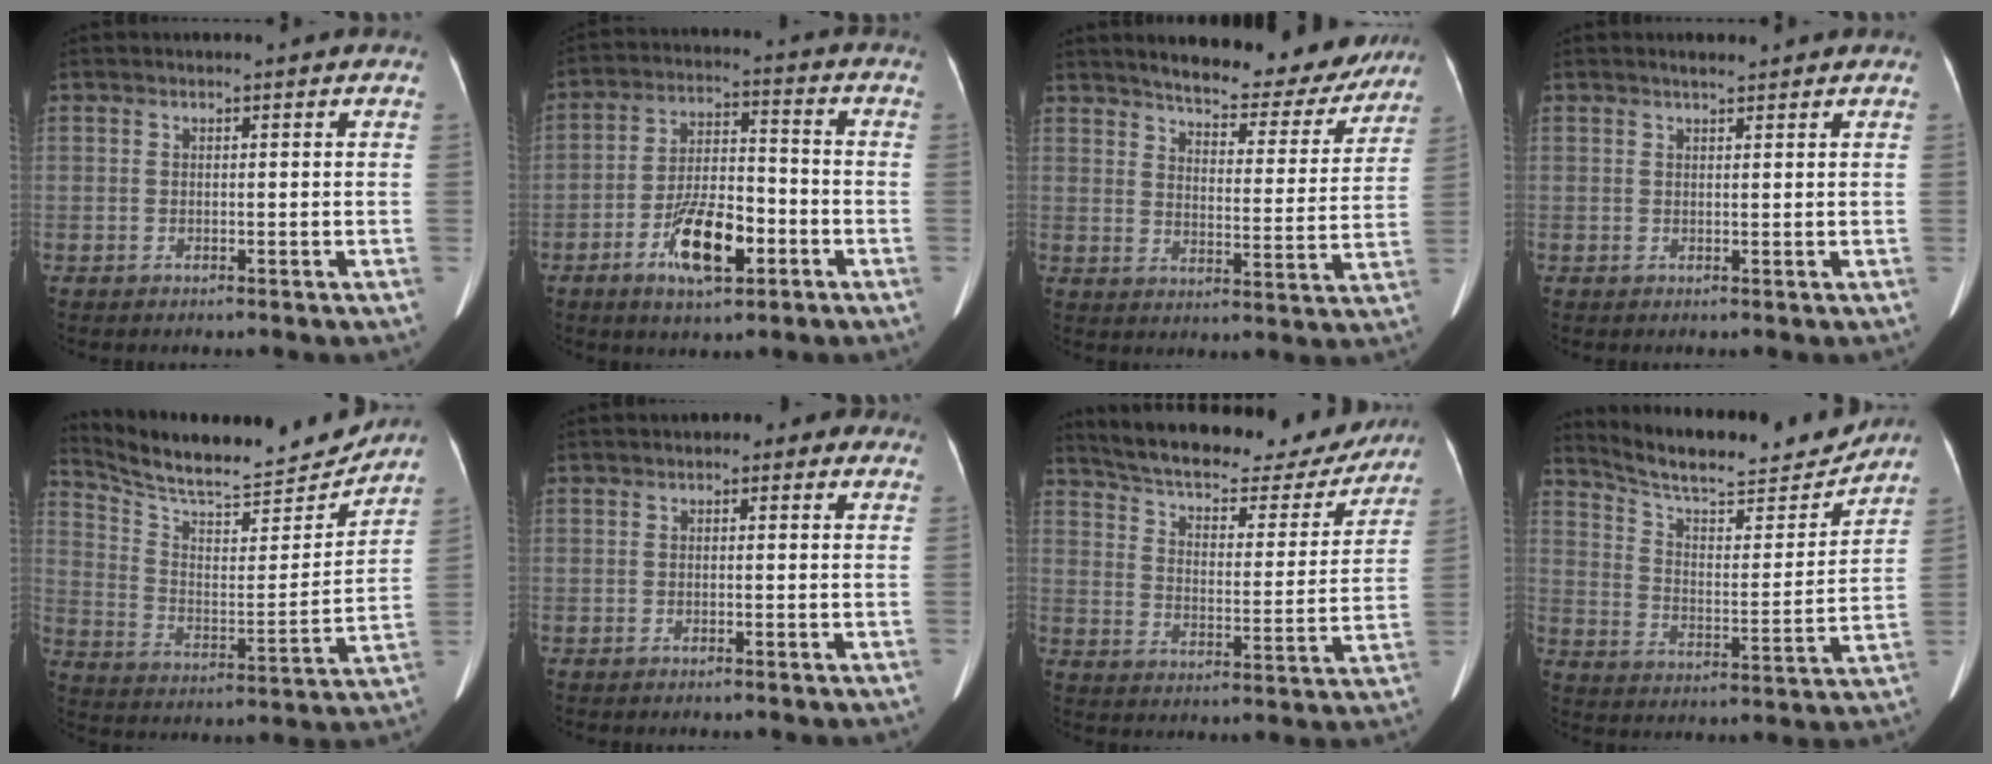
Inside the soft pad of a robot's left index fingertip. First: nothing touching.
{"total": 10.6, "force": [-4.8, 3.7, 8.7], "torque": [-0.169, 0.001, -0.082]}
{"total": 17.5, "force": [15.6, 4.3, 6.7], "torque": [-0.076, -0.015, 0.196]}
{"total": 1.4, "force": [1.2, 0.2, 0.7], "torque": [-0.018, 0.005, 0.022]}
{"total": 19.9, "force": [18.6, 2.7, 6.7], "torque": [-0.122, -0.019, 0.283]}
{"total": 2.5, "force": [1.2, 1.4, 1.7], "torque": [-0.023, 0.022, 0.010]}
{"total": 25.5, "force": [22.5, 6.7, 10.1], "torque": [-0.167, -0.006, 0.300]}
{"total": 18.2, "force": [16.8, 2.4, 6.4], "torque": [-0.109, -0.015, 0.254]}